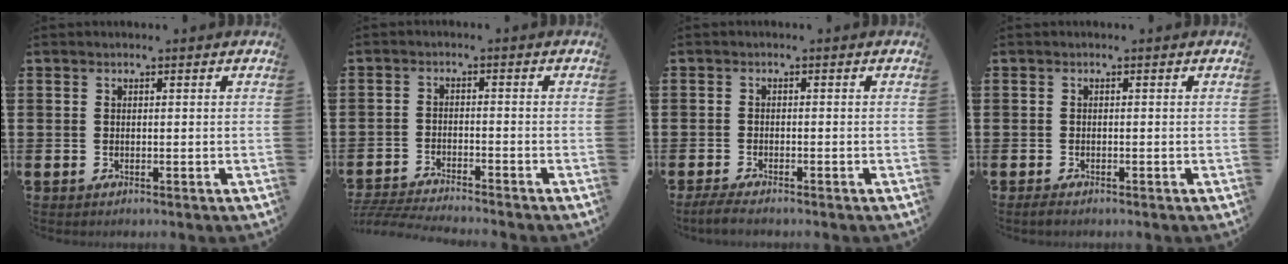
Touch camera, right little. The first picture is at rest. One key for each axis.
{"total": 3.6, "fx": -3.5, "fy": -0.1, "fz": 0.8, "tx": -0.019, "ty": -0.005, "tz": -0.072}
{"total": 1.6, "fx": -1.3, "fy": 0.2, "fz": 1.0, "tx": -0.016, "ty": 0.002, "tz": -0.025}
{"total": 0.7, "fx": -0.5, "fy": 0.2, "fz": 0.5, "tx": -0.010, "ty": 0.000, "tz": -0.010}